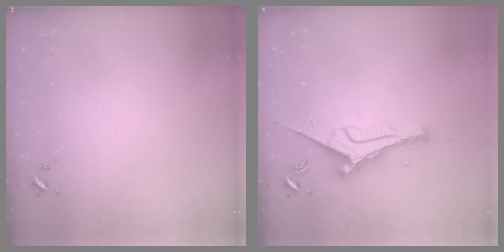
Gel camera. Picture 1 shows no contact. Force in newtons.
{"total": 9.3, "press": 9.3, "slide": 0.8}